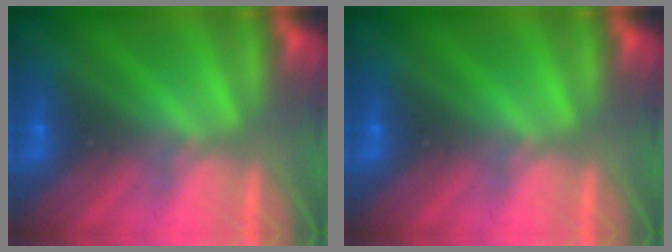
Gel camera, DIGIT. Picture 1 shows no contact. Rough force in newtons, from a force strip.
{"total": 0.0}